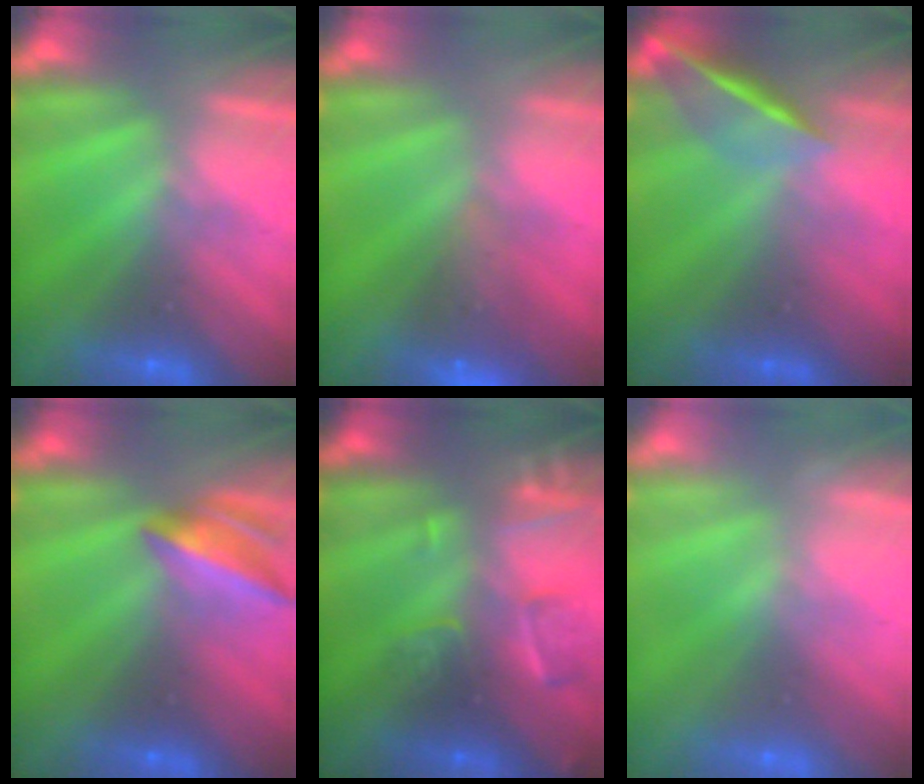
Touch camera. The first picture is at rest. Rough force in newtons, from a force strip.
{"total": 8.3}
{"total": 3.7}
{"total": 7.8}
{"total": 2.5}
{"total": 2.4}